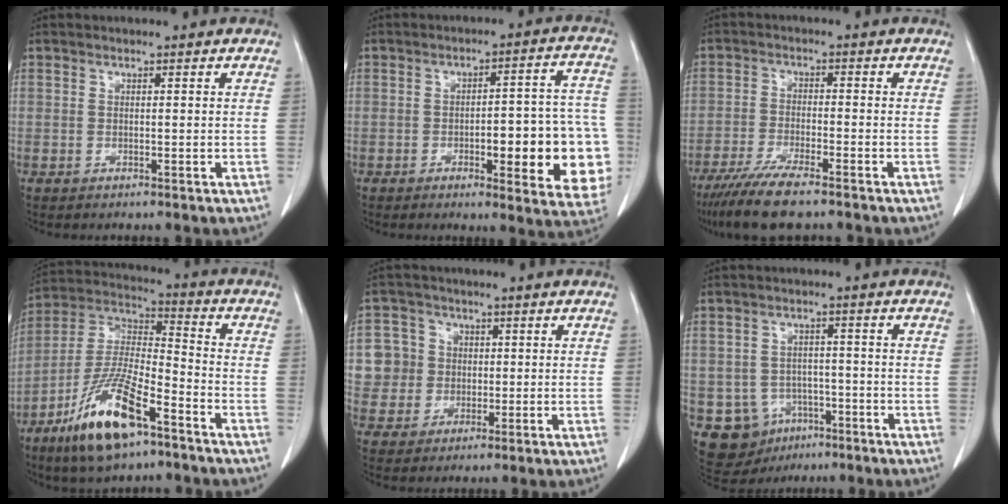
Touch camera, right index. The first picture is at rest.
{"total": 16.9, "force": [-4.1, 4.1, 15.9], "torque": [-0.120, 0.035, -0.032]}
{"total": 8.7, "force": [-6.9, 0.6, 5.3], "torque": [-0.091, -0.023, -0.118]}
{"total": 15.8, "force": [-9.4, 3.9, 12.1], "torque": [-0.246, -0.017, -0.171]}
{"total": 6.8, "force": [0.6, 6.7, 0.5], "torque": [-0.013, 0.022, 0.018]}
{"total": 8.8, "force": [-3.6, 7.7, 2.0], "torque": [-0.044, 0.012, -0.040]}